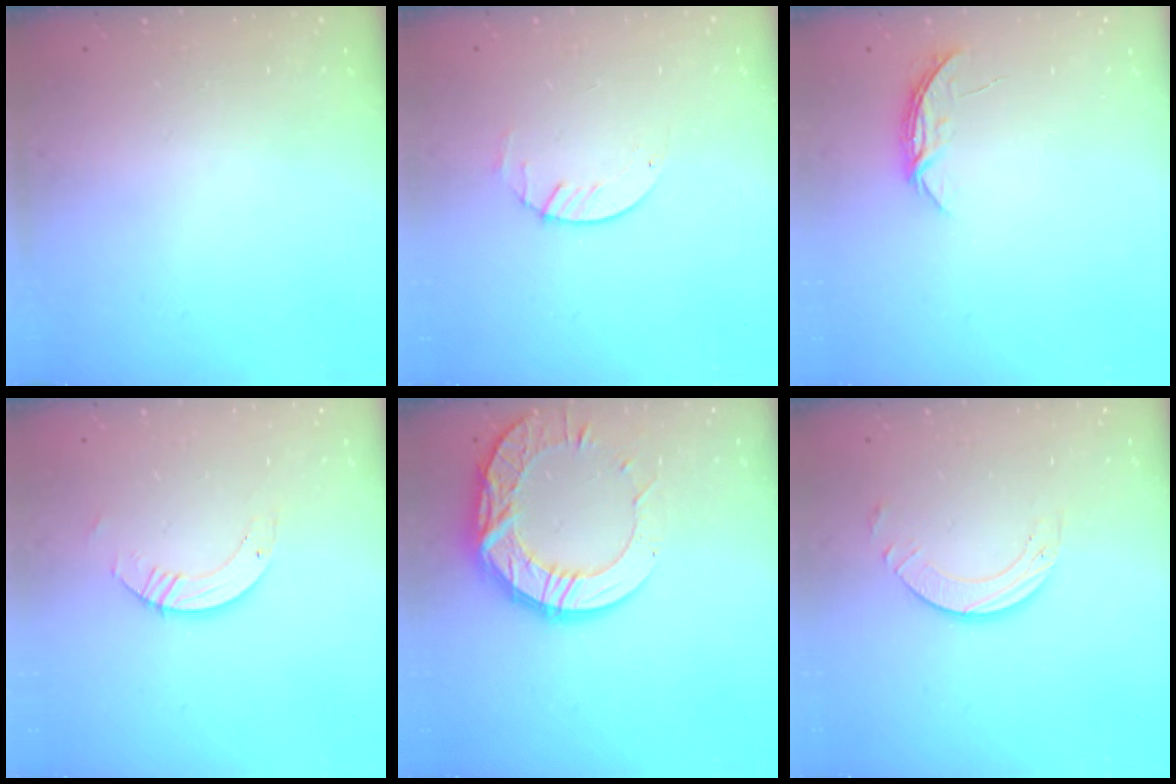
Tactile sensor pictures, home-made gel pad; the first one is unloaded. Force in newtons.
{"total": 1.4, "press": 1.4, "slide": 0.2}
{"total": 4.0, "press": 4.0, "slide": 0.5}
{"total": 4.7, "press": 4.7, "slide": 0.3}
{"total": 15.6, "press": 15.6, "slide": 1.1}
{"total": 4.3, "press": 4.3, "slide": 0.1}